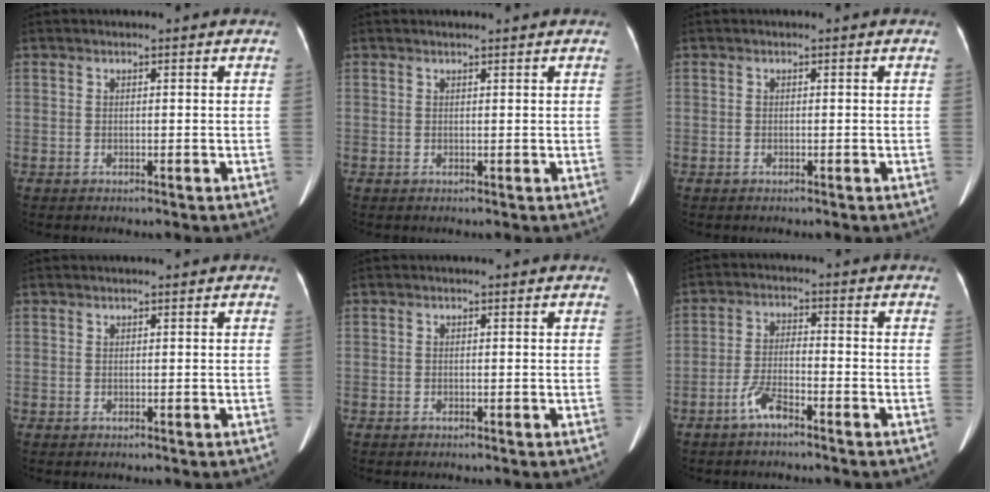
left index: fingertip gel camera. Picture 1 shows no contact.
{"total": 1.6, "force": [1.5, 0.1, 0.6], "torque": [-0.011, 0.011, 0.023]}
{"total": 0.0}
{"total": 0.0}
{"total": 0.0}
{"total": 4.4, "force": [-3.1, 0.6, 3.0], "torque": [-0.066, -0.001, -0.061]}